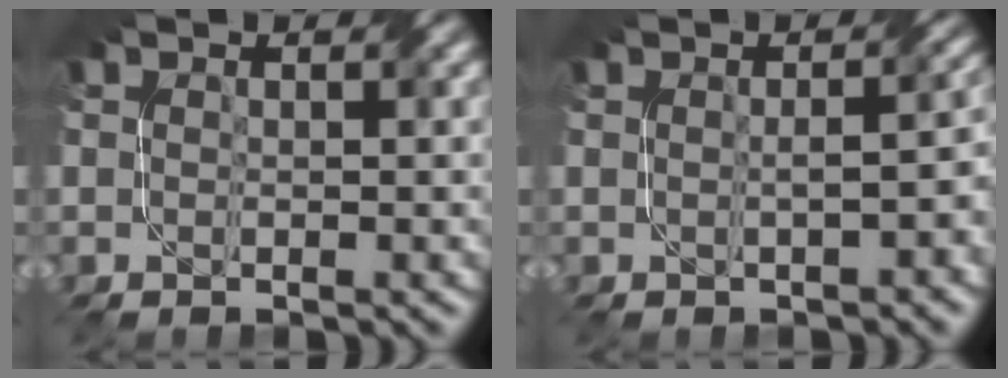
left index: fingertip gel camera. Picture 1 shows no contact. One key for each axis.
{"total": 3.0, "fx": -0.5, "fy": 1.2, "fz": 2.7, "tx": -0.030, "ty": 0.008, "tz": 0.002}